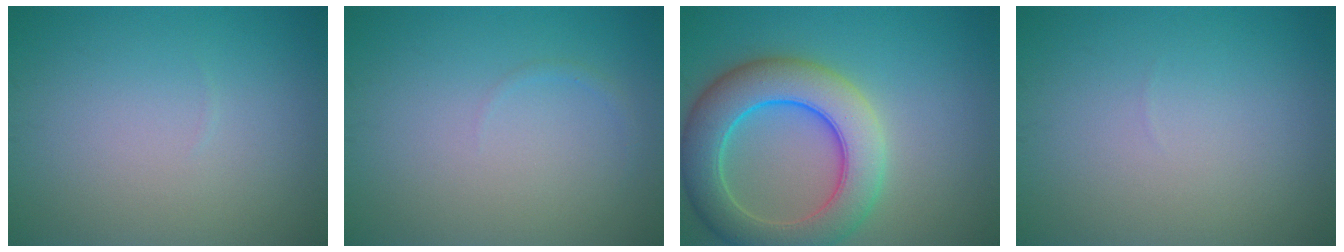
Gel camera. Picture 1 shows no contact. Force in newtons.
{"total": 0.5, "press": 0.5, "slide": 0.1}
{"total": 8.7, "press": 8.7, "slide": 0.5}
{"total": 0.0}